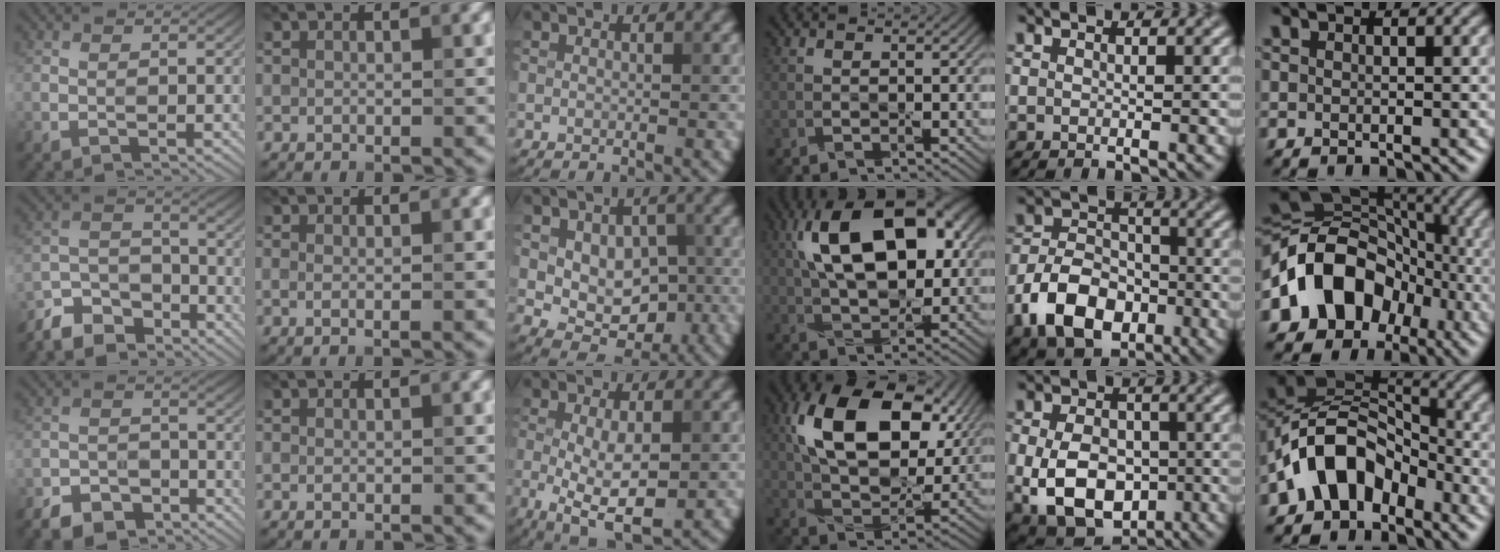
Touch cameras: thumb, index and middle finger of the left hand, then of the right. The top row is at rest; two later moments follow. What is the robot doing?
{"motion": "wipe", "object": "bowl"}